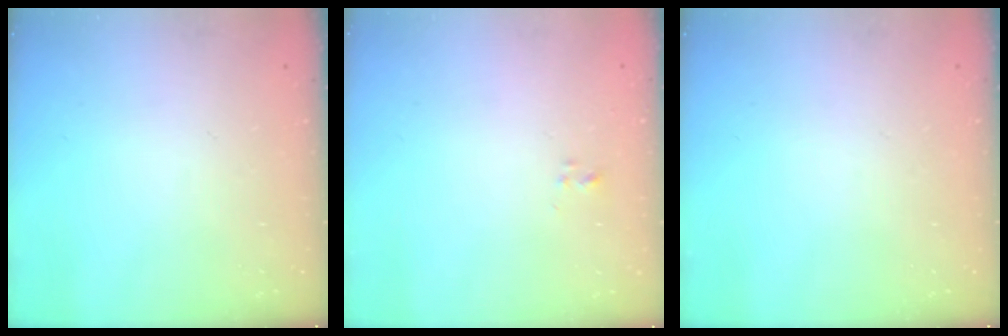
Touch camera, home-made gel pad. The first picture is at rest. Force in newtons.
{"total": 1.8, "press": 1.7, "slide": 0.3}
{"total": 0.0}